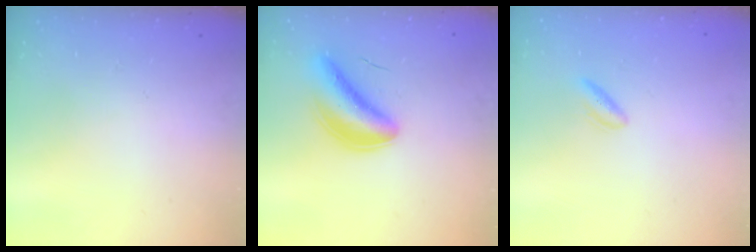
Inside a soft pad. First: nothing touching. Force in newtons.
{"total": 6.6, "press": 6.4, "slide": 1.6}
{"total": 3.5, "press": 3.0, "slide": 1.7}